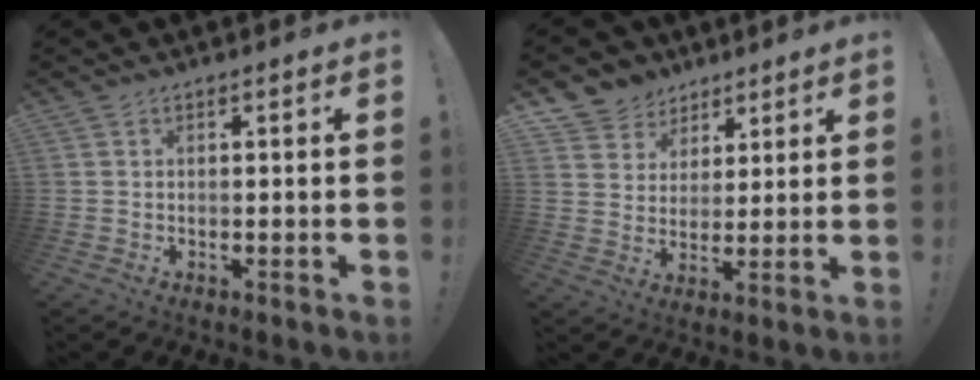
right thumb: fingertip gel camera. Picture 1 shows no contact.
{"total": 7.9, "force": [4.6, 6.3, 0.5], "torque": [-0.012, -0.036, 0.096]}